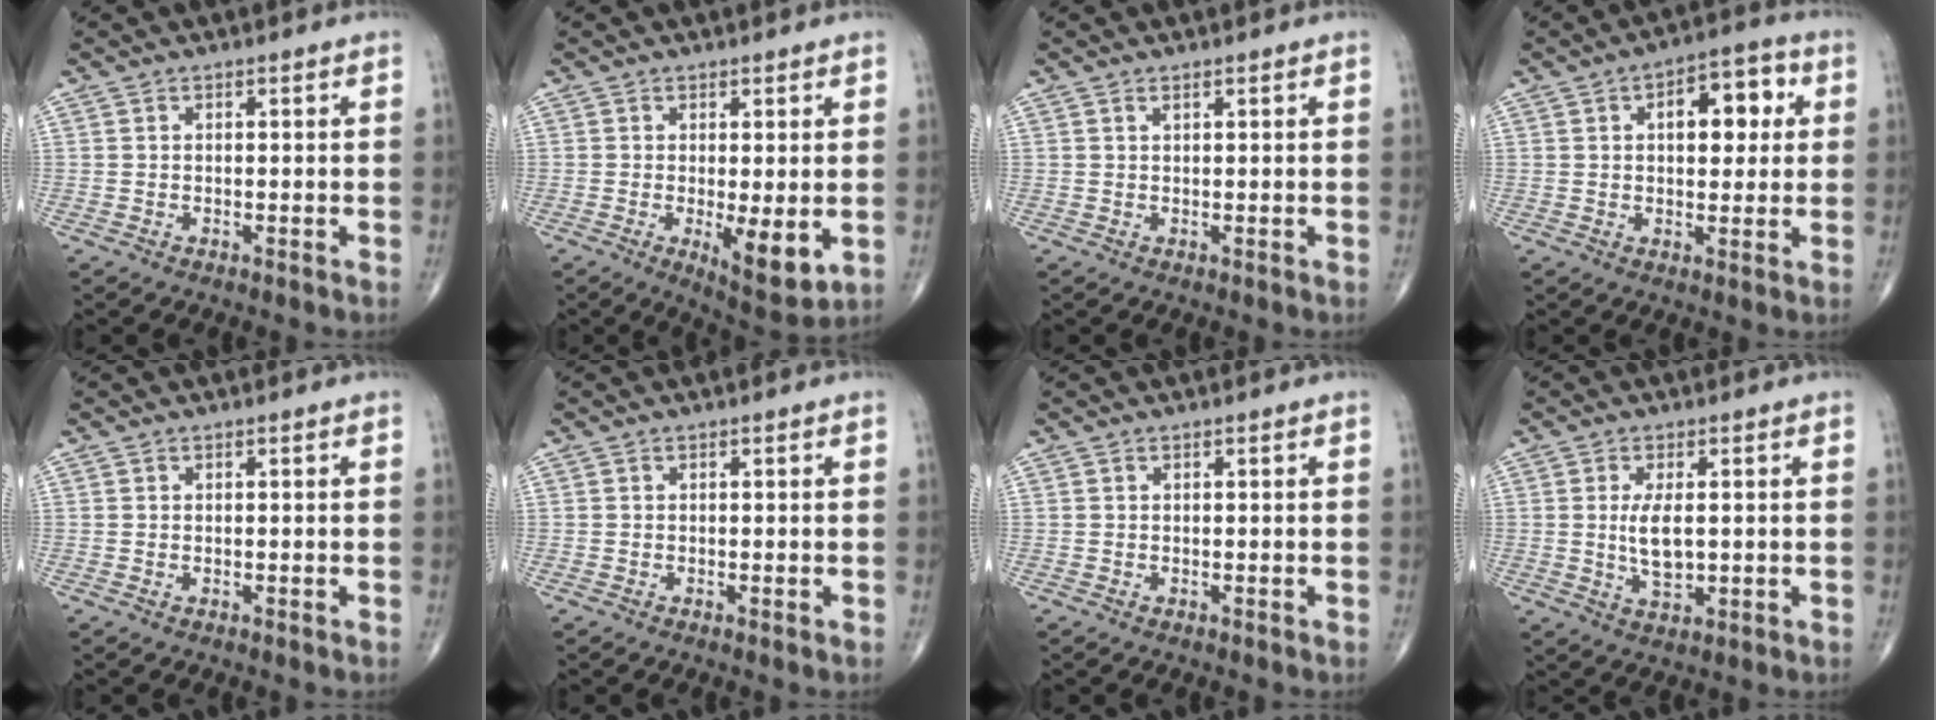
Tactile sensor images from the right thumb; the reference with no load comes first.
{"total": 7.5, "force": [-1.3, 2.4, 7.0], "torque": [-0.101, -0.024, -0.014]}
{"total": 0.6, "force": [0.4, 0.1, 0.4], "torque": [-0.007, 0.000, 0.008]}
{"total": 10.1, "force": [2.5, 5.4, 8.2], "torque": [-0.081, 0.013, 0.029]}
{"total": 0.0}
{"total": 0.0}
{"total": 0.0}
{"total": 5.8, "force": [0.4, 2.5, 5.2], "torque": [-0.098, -0.012, 0.010]}